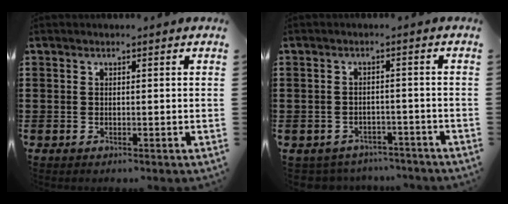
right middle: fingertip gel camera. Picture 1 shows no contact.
{"total": 2.4, "force": [-2.4, 0.5, -0.3], "torque": [-0.004, 0.002, -0.054]}